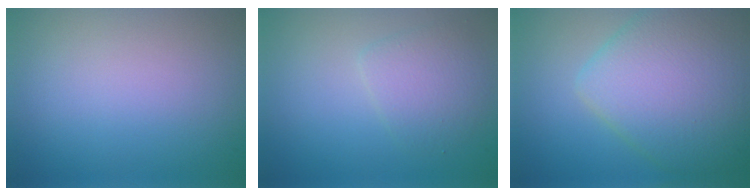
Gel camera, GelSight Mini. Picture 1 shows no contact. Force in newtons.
{"total": 2.7, "press": 2.7, "slide": 0.1}
{"total": 10.1, "press": 10.1, "slide": 0.2}